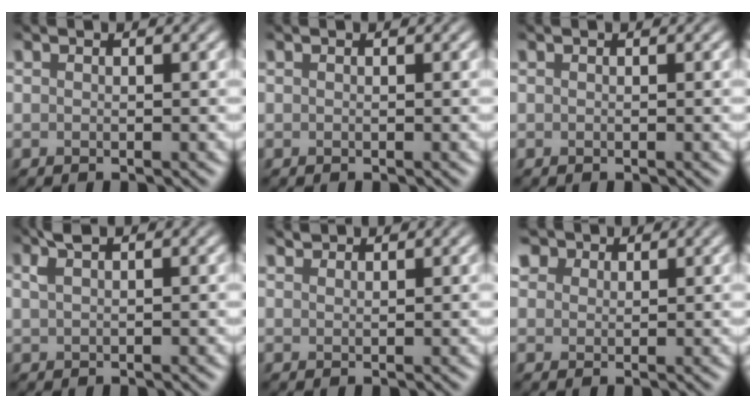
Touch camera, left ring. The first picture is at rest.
{"total": 0.0}
{"total": 0.0}
{"total": 1.8, "force": [1.0, 0.5, 1.4], "torque": [-0.029, 0.006, 0.020]}
{"total": 1.1, "force": [1.1, 0.2, 0.1], "torque": [-0.005, 0.001, 0.022]}
{"total": 2.3, "force": [1.7, 1.5, 0.6], "torque": [-0.018, 0.002, 0.031]}